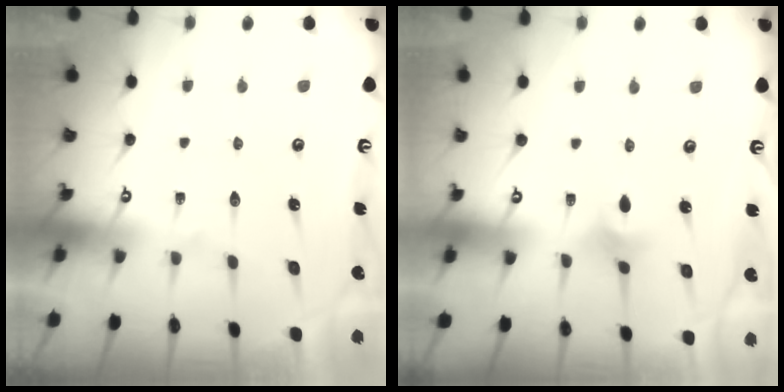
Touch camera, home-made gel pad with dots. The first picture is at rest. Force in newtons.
{"total": 3.2, "press": 3.1, "slide": 0.7}